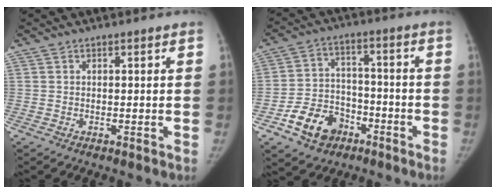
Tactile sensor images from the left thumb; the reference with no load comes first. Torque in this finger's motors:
{"motor_torque": [-1.08, 1.43, 0.27, -0.20, 0.12]}